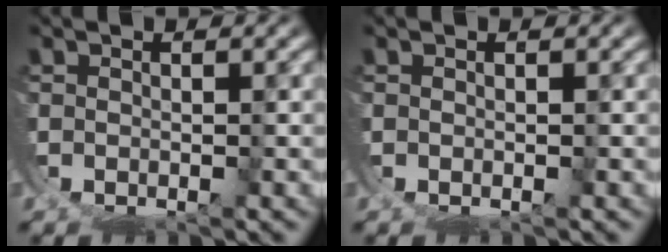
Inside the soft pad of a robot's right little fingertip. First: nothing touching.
{"total": 0.0}